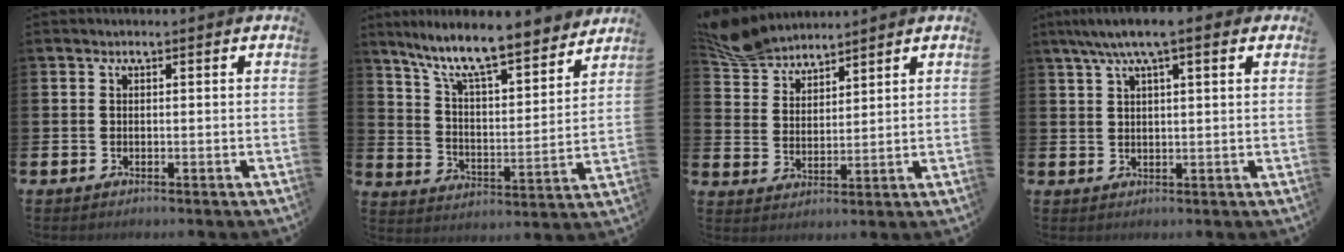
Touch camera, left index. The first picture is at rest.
{"total": 10.3, "force": [9.1, 1.4, 4.6], "torque": [-0.115, -0.065, 0.154]}
{"total": 5.8, "force": [5.7, 1.2, 0.4], "torque": [-0.028, -0.027, 0.106]}
{"total": 6.1, "force": [4.2, 1.3, 4.2], "torque": [-0.073, -0.006, 0.069]}